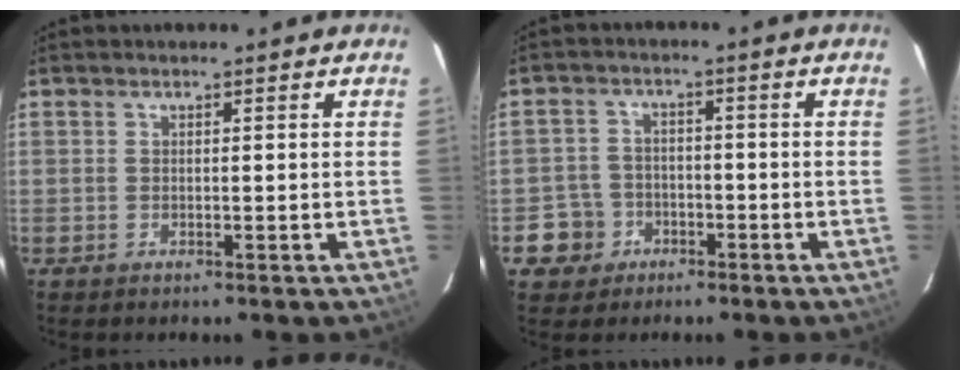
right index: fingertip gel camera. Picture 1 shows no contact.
{"total": 6.1, "force": [-2.6, 5.5, 0.3], "torque": [-0.021, 0.021, -0.041]}